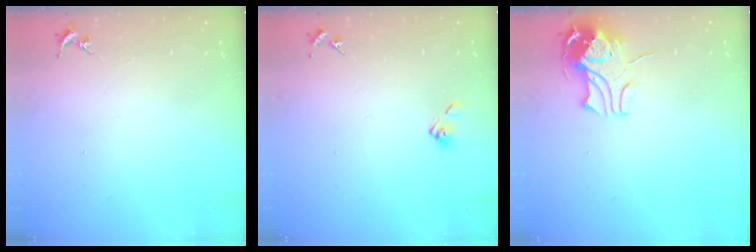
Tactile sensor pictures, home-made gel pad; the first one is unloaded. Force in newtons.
{"total": 5.4, "press": 4.9, "slide": 2.3}
{"total": 9.8, "press": 9.7, "slide": 1.2}